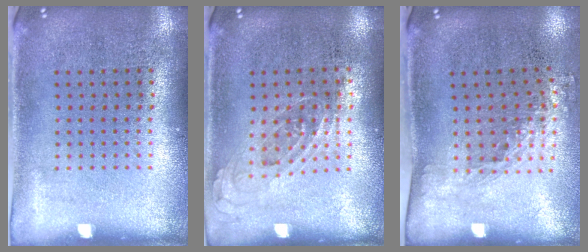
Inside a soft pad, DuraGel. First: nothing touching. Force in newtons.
{"total": 0.6, "press": 0.6, "slide": 0.3}
{"total": 1.5, "press": 1.2, "slide": 1.0}